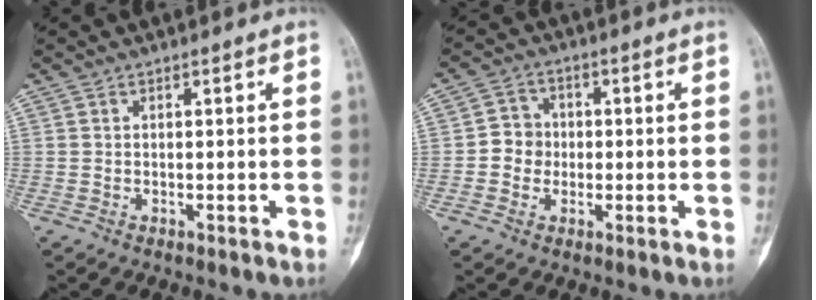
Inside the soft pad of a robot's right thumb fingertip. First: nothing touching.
{"total": 4.8, "force": [-0.5, 4.5, 1.6], "torque": [0.003, 0.012, -0.018]}